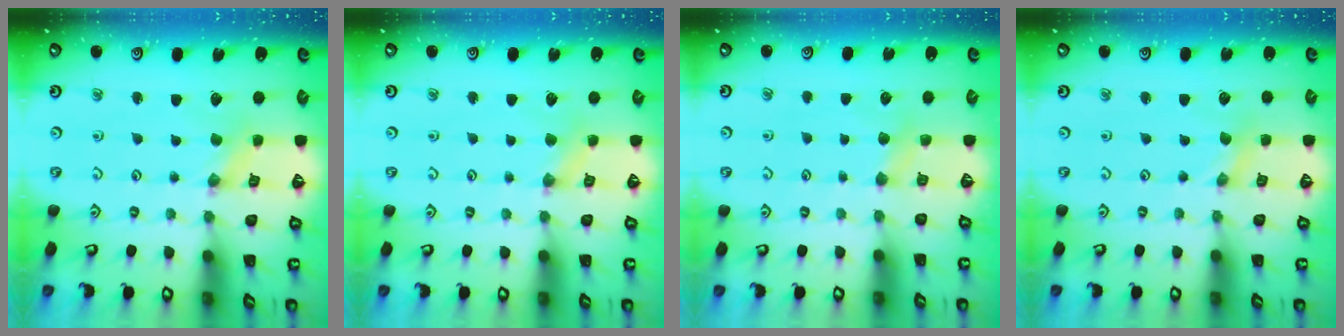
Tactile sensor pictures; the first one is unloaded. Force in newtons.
{"total": 2.8, "press": 2.8, "slide": 0.4}
{"total": 2.9, "press": 2.8, "slide": 0.4}
{"total": 0.0}